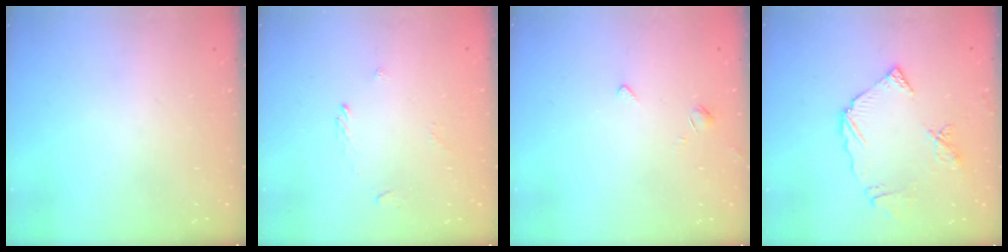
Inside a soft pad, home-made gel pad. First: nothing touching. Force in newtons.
{"total": 1.6, "press": 1.5, "slide": 0.5}
{"total": 1.7, "press": 1.6, "slide": 0.5}
{"total": 10.8, "press": 10.7, "slide": 1.4}